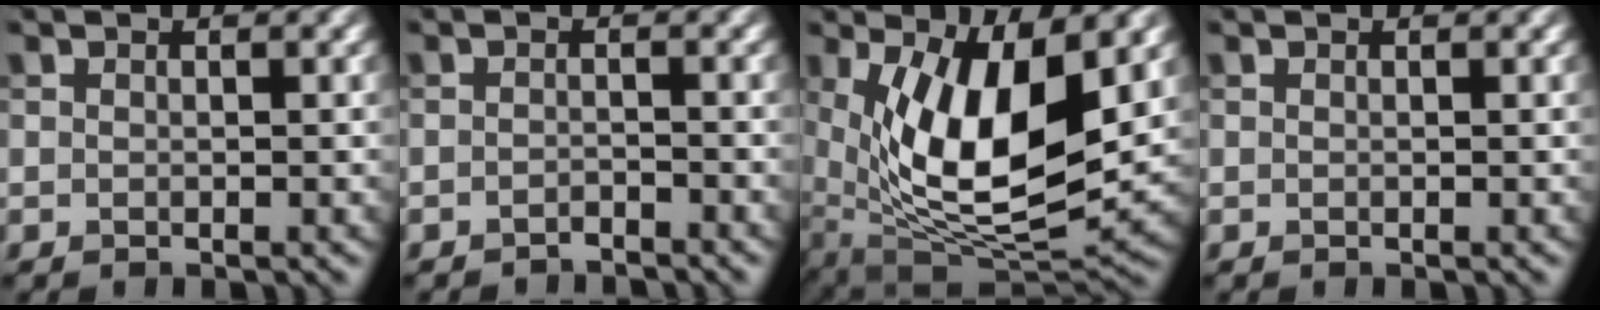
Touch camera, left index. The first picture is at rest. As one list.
[{"total": 1.6, "force": [-1.5, 0.1, 0.3], "torque": [-0.002, -0.002, -0.030]}, {"total": 11.8, "force": [1.9, 4.8, 10.6], "torque": [-0.189, -0.026, 0.037]}, {"total": 0.0}]